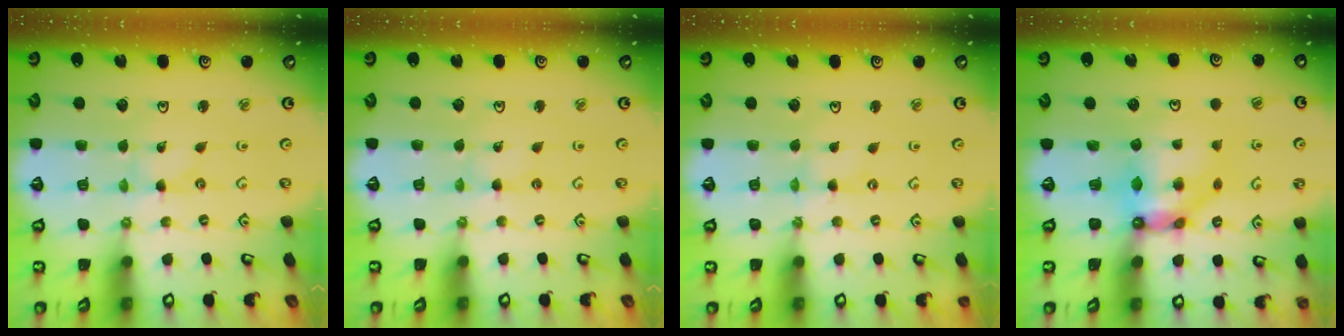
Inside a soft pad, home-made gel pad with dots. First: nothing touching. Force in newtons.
{"total": 1.2, "press": 1.2, "slide": 0.2}
{"total": 0.0}
{"total": 8.6, "press": 8.6, "slide": 0.6}